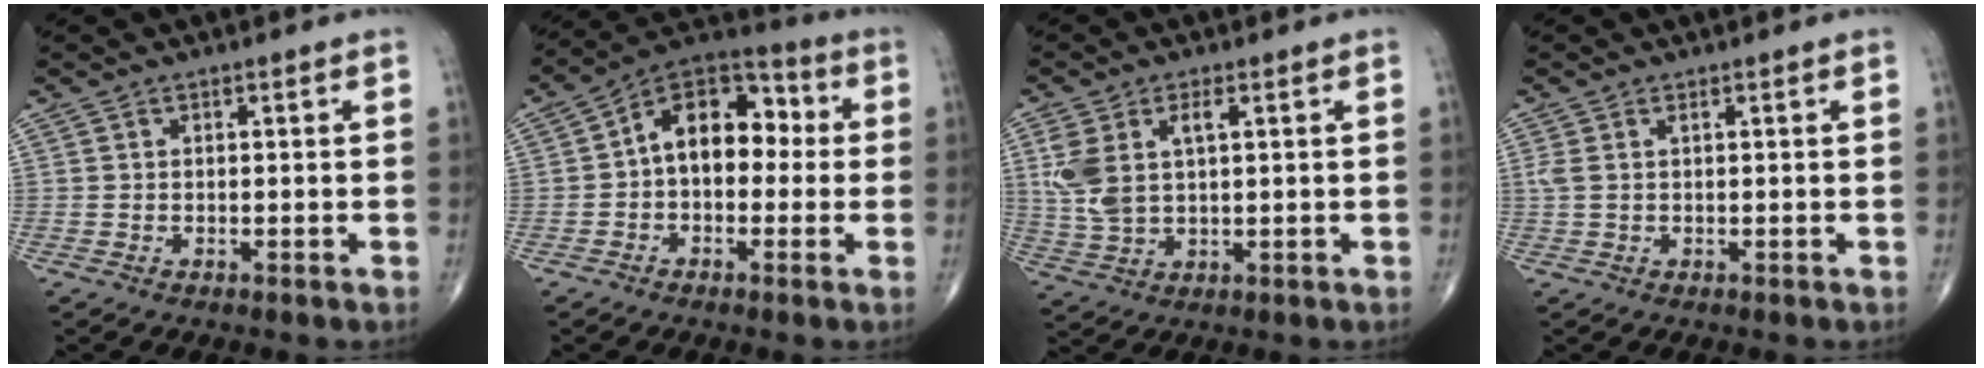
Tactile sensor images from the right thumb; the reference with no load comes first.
{"total": 13.1, "force": [0.5, 8.5, 9.9], "torque": [-0.113, 0.040, -0.010]}
{"total": 8.8, "force": [2.3, 4.5, 7.3], "torque": [-0.166, 0.004, 0.052]}
{"total": 2.0, "force": [0.6, 0.8, 1.7], "torque": [-0.056, 0.017, 0.018]}